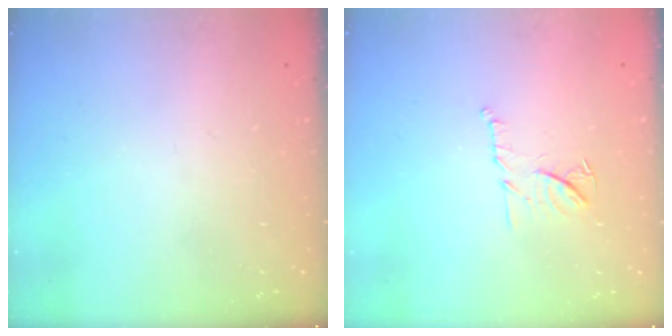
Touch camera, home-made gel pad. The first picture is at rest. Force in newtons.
{"total": 9.1, "press": 9.1, "slide": 0.2}